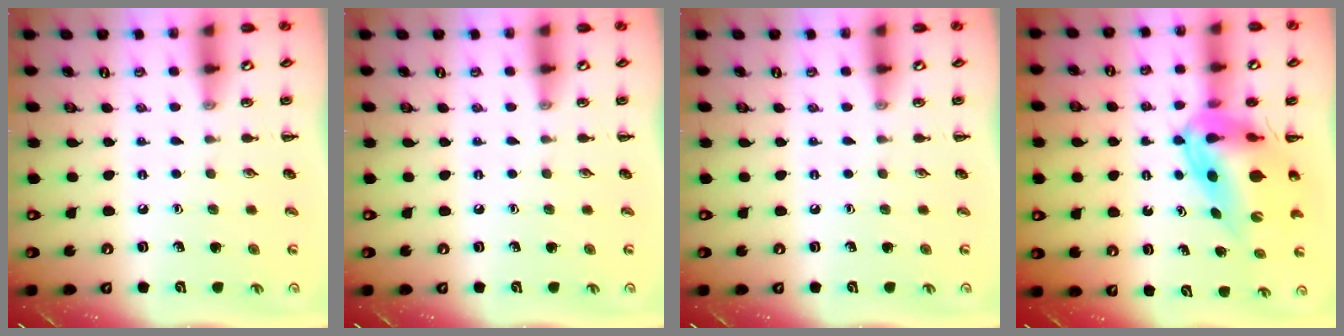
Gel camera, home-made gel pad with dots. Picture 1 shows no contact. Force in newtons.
{"total": 0.0}
{"total": 0.0}
{"total": 15.2, "press": 14.5, "slide": 4.7}